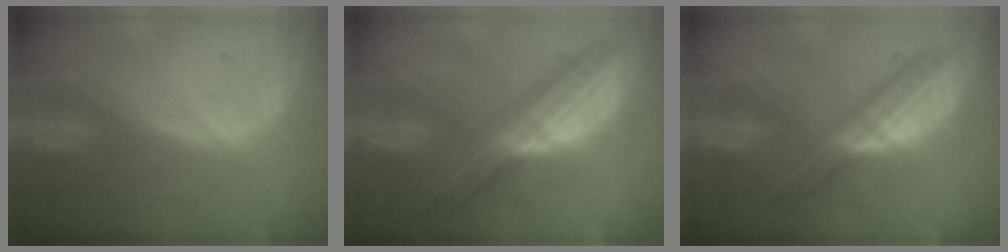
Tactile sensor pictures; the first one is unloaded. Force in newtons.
{"total": 8.5, "press": 8.5, "slide": 0.5}
{"total": 6.2, "press": 6.2, "slide": 0.1}